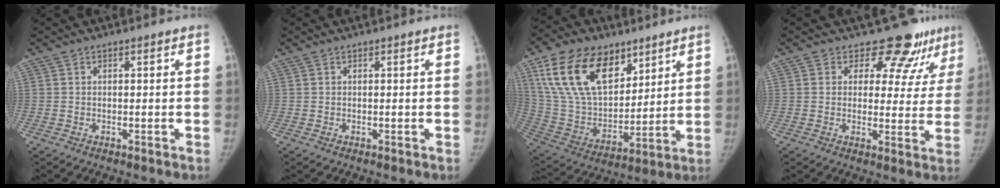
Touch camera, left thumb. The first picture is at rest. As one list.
[{"total": 0.0}, {"total": 22.5, "force": [12.1, 13.2, 13.7], "torque": [-0.229, -0.037, 0.228]}, {"total": 9.9, "force": [8.2, 5.0, 2.4], "torque": [0.018, -0.053, 0.087]}]